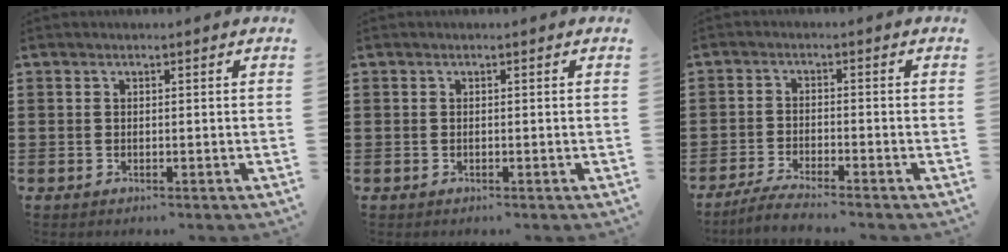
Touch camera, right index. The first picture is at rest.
{"total": 0.0}
{"total": 3.3, "force": [-3.1, -0.3, 1.1], "torque": [-0.026, -0.003, -0.063]}